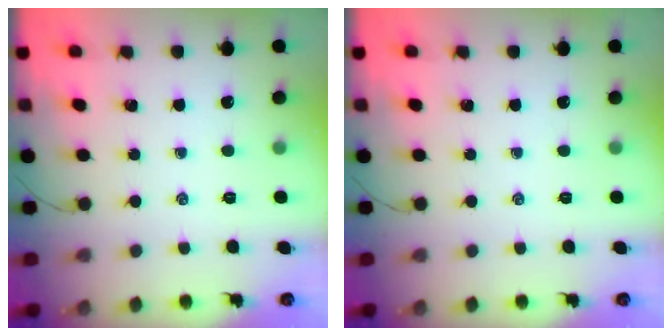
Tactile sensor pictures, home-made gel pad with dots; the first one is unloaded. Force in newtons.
{"total": 0.0}